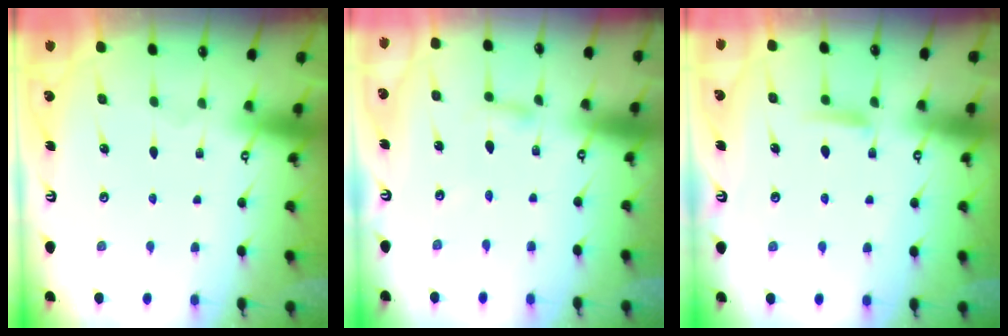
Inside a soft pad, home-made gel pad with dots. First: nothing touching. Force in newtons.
{"total": 2.7, "press": 2.7, "slide": 0.3}
{"total": 6.2, "press": 6.2, "slide": 0.7}